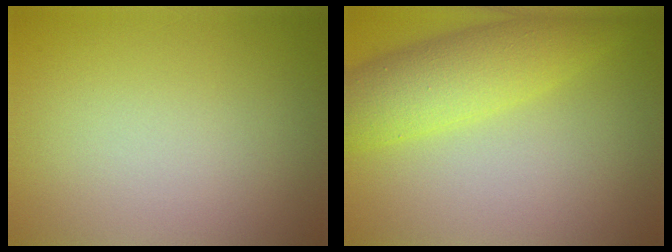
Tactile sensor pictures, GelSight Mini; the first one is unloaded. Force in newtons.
{"total": 6.0, "press": 6.0, "slide": 0.1}